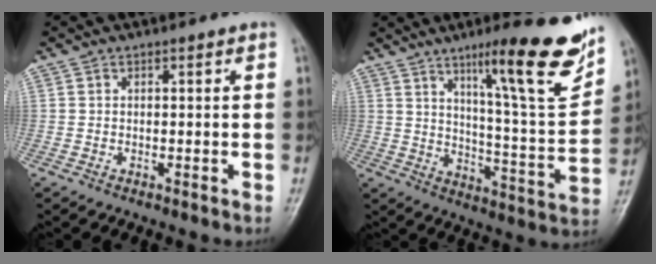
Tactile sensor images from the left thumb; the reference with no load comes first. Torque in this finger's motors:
{"motor_torque": [0.45, 0.33, 1.46, -1.32, 0.11]}